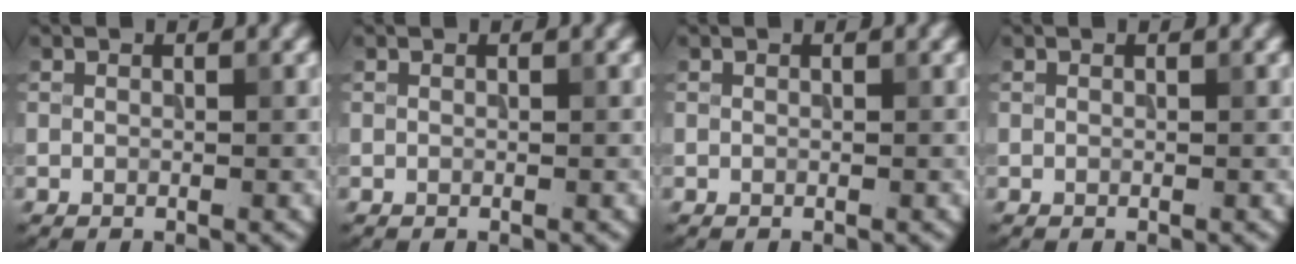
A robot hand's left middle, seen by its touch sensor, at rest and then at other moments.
{"total": 0.0}
{"total": 0.0}
{"total": 0.0}